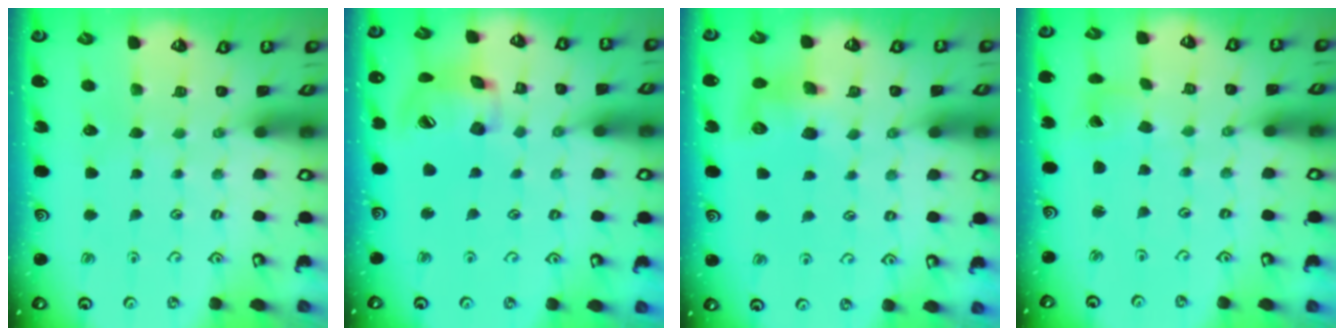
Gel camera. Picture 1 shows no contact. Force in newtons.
{"total": 16.0, "press": 15.9, "slide": 2.3}
{"total": 10.0, "press": 10.0, "slide": 0.1}
{"total": 2.8, "press": 2.8, "slide": 0.1}